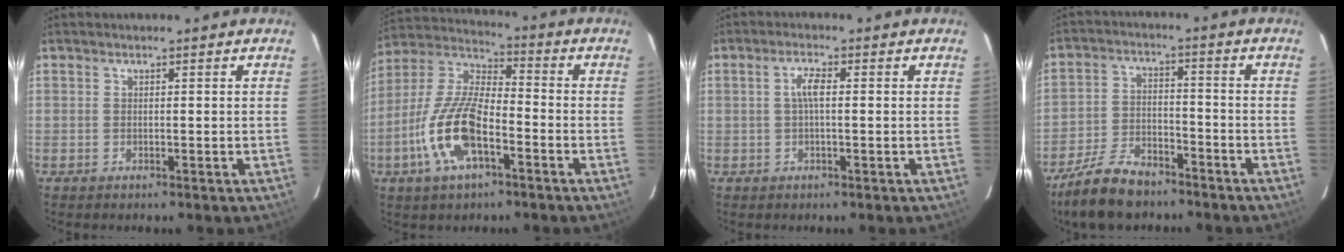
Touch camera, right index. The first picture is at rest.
{"total": 15.0, "force": [-6.0, 5.8, 12.5], "torque": [-0.268, -0.004, -0.120]}
{"total": 2.8, "force": [0.2, 0.6, 2.7], "torque": [-0.055, 0.006, 0.003]}
{"total": 11.5, "force": [-9.0, 4.9, 5.2], "torque": [-0.132, 0.001, -0.162]}